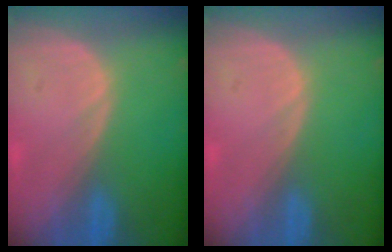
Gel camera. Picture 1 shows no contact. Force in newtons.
{"total": 0.0}